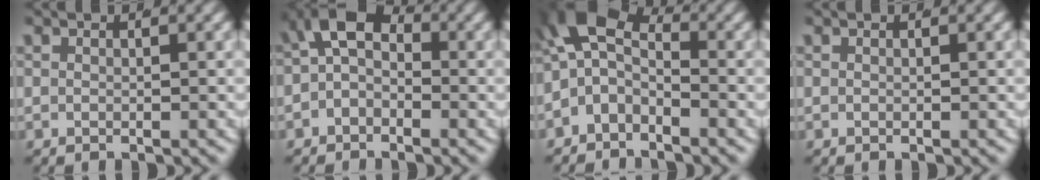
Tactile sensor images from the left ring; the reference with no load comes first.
{"total": 6.8, "force": [0.8, 5.0, 4.5], "torque": [-0.070, -0.014, 0.003]}
{"total": 9.2, "force": [0.8, 7.6, 5.2], "torque": [-0.099, -0.008, -0.009]}
{"total": 0.0}